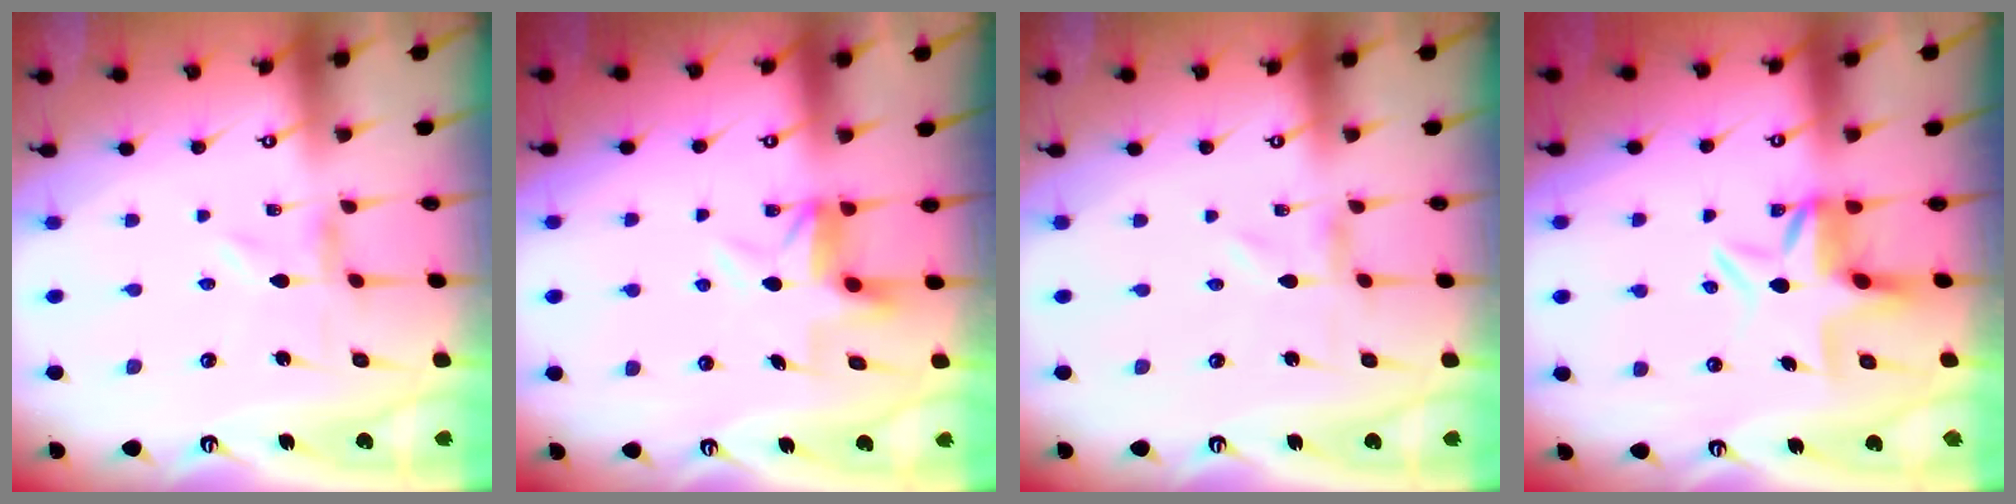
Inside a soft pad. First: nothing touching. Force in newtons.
{"total": 4.9, "press": 4.9, "slide": 0.3}
{"total": 0.0}
{"total": 6.2, "press": 6.2, "slide": 0.7}